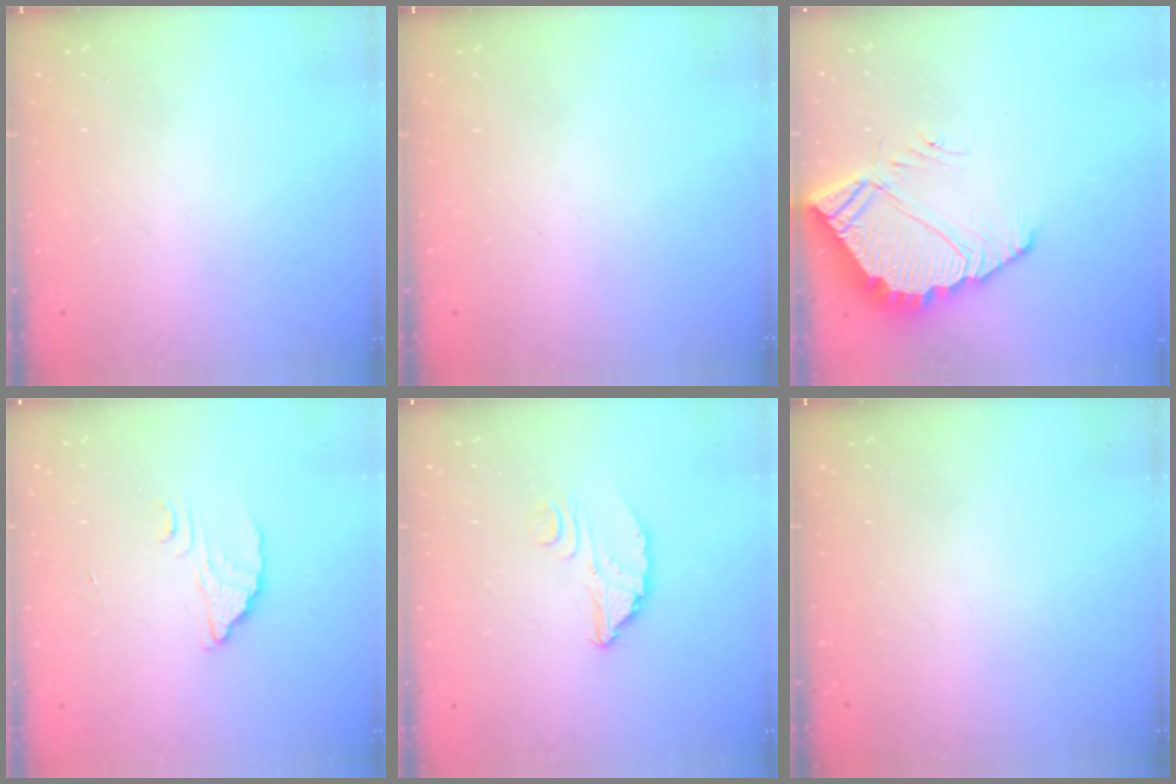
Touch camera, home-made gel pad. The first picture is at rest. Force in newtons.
{"total": 0.0}
{"total": 7.6, "press": 7.5, "slide": 0.6}
{"total": 2.6, "press": 2.6, "slide": 0.1}
{"total": 3.1, "press": 3.1, "slide": 0.2}
{"total": 0.0}